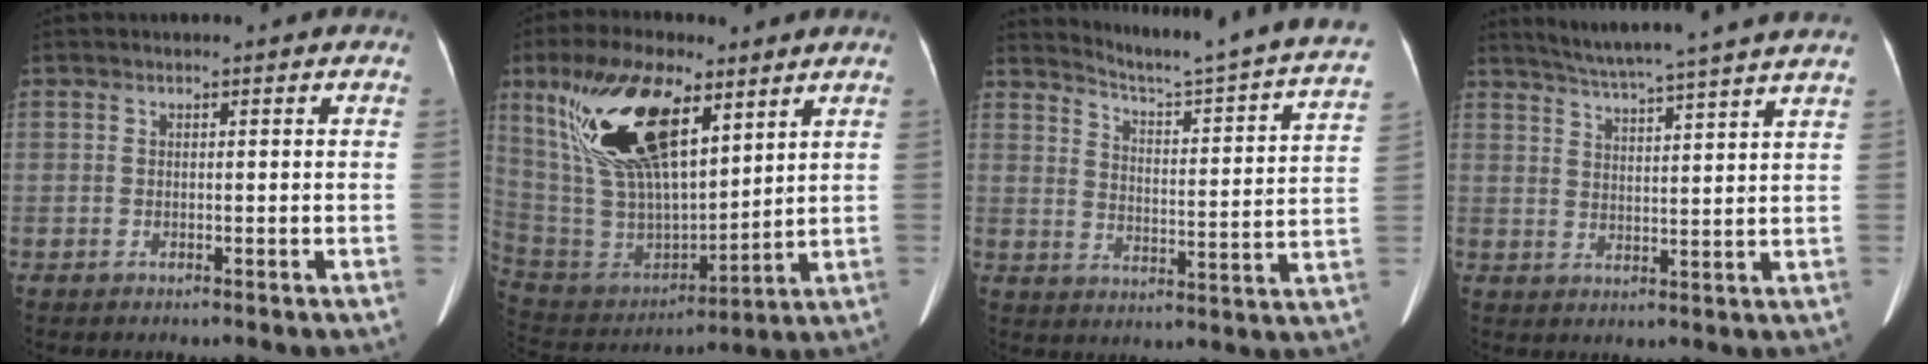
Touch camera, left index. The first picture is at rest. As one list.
[{"total": 20.0, "force": [10.1, 7.9, 15.3], "torque": [-0.318, 0.015, 0.194]}, {"total": 21.9, "force": [20.0, -0.5, 8.9], "torque": [-0.135, -0.080, 0.249]}, {"total": 16.2, "force": [14.4, -1.3, 7.4], "torque": [-0.126, -0.004, 0.191]}]